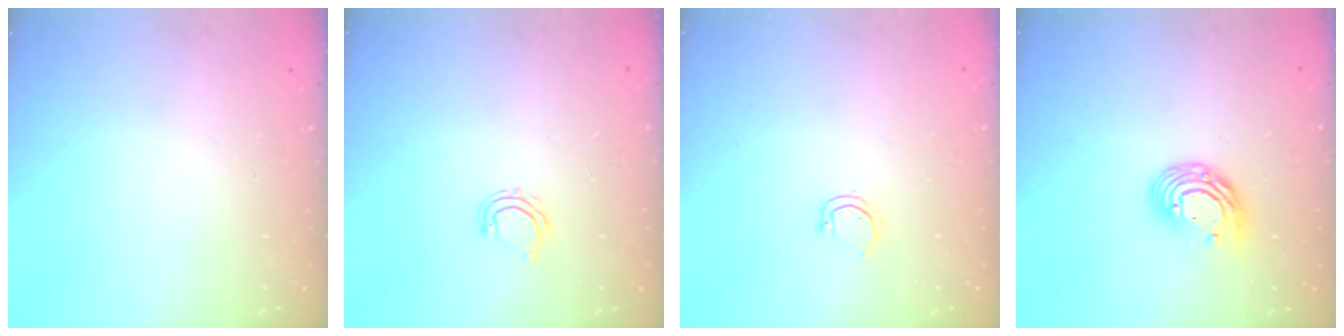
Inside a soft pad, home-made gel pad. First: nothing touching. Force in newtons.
{"total": 5.9, "press": 5.8, "slide": 1.3}
{"total": 3.0, "press": 3.0, "slide": 0.2}
{"total": 9.8, "press": 9.8, "slide": 0.9}